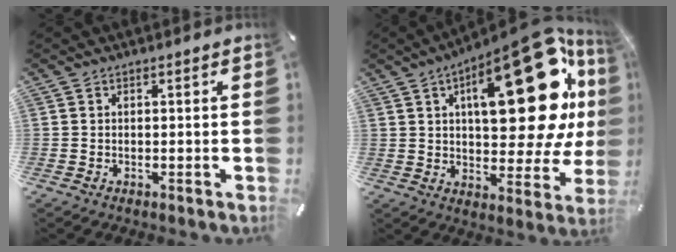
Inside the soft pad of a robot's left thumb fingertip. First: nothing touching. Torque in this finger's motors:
{"motor_torque": [2.49, 2.52, 2.57, -0.21, 0.71]}